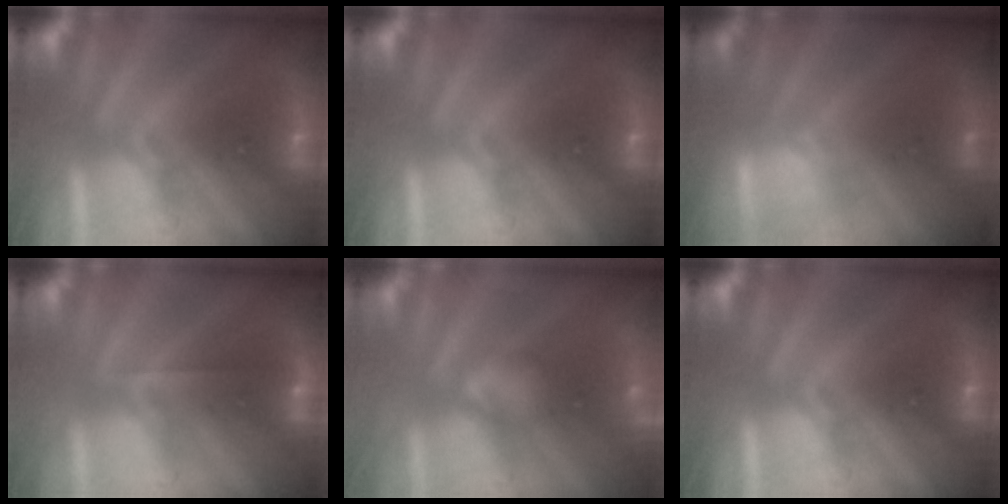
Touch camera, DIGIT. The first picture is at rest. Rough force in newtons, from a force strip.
{"total": 0.0}
{"total": 3.5}
{"total": 1.8}
{"total": 3.0}
{"total": 0.0}